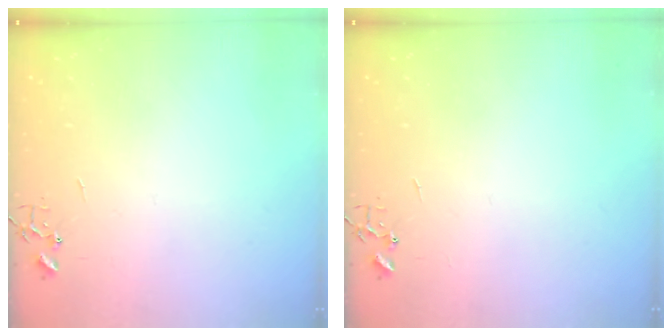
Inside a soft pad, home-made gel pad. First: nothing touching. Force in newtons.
{"total": 0.0}